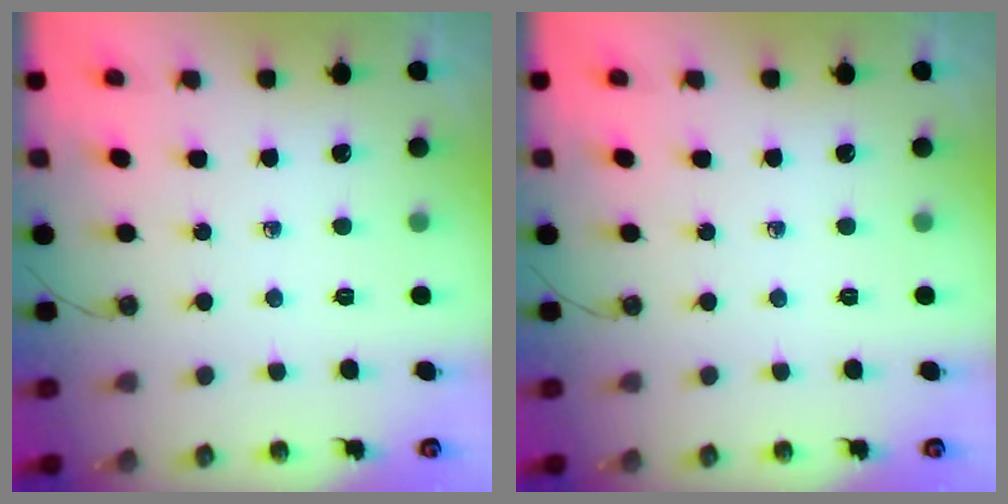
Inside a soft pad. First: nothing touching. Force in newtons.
{"total": 0.0}